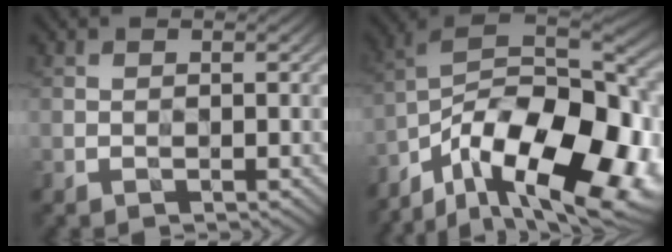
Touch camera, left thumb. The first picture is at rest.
{"total": 19.8, "force": [-11.0, 8.9, 13.9], "torque": [-0.221, -0.010, -0.151]}